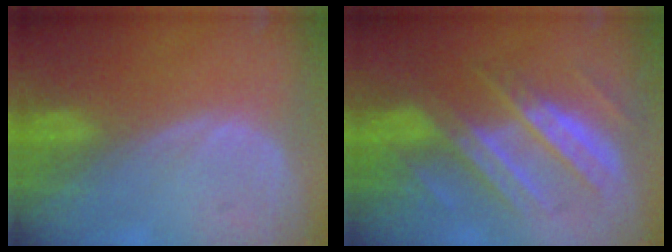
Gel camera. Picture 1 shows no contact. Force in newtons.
{"total": 9.3, "press": 9.2, "slide": 0.8}